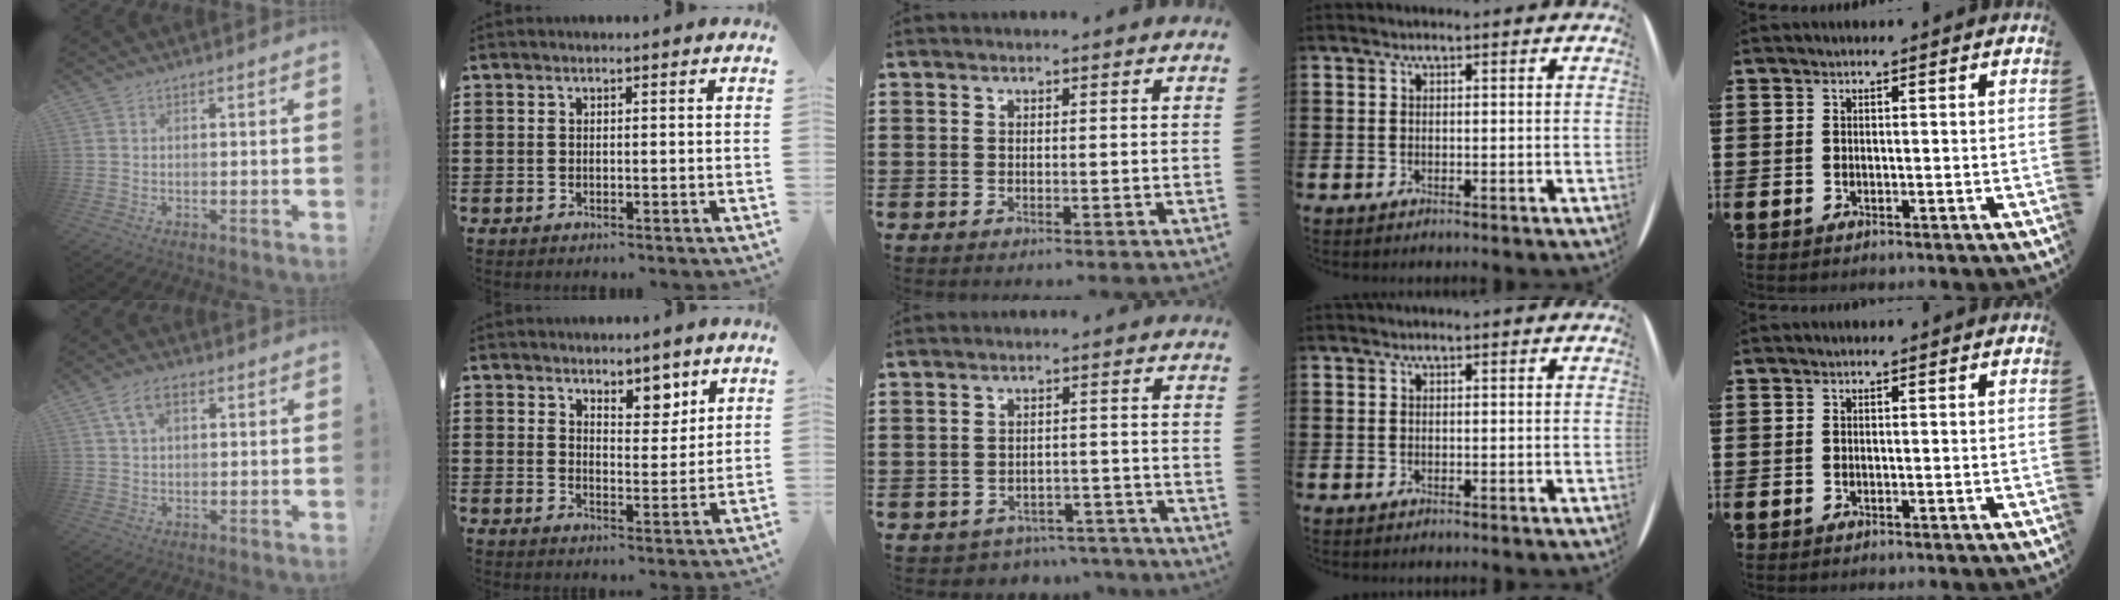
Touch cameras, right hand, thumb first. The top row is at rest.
{"thumb": {"total": 6.3, "force": [2.5, 3.5, 4.6], "torque": [-0.086, 0.007, 0.049]}, "index": {"total": 4.9, "force": [4.1, 2.4, 1.4], "torque": [-0.019, -0.015, 0.069]}, "middle": {"total": 2.9, "force": [-2.9, 0.4, -0.2], "torque": [-0.006, -0.002, -0.063]}}